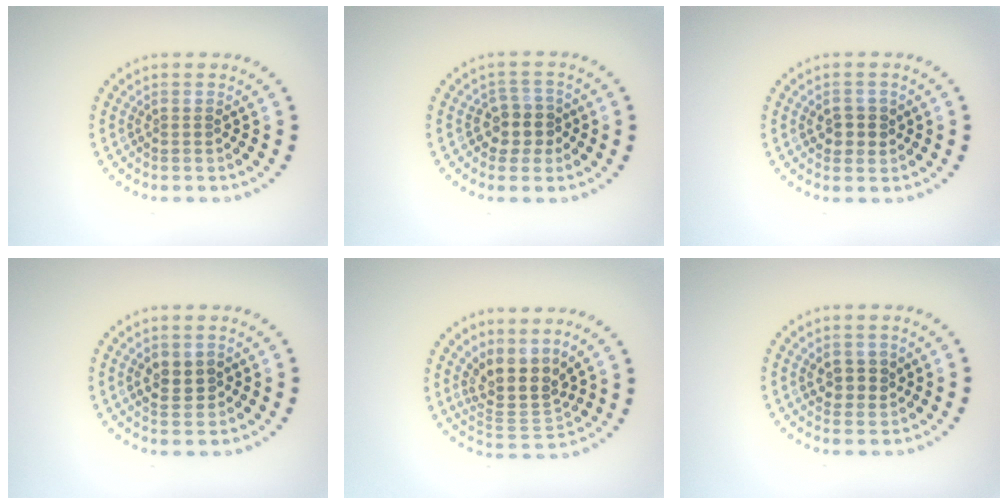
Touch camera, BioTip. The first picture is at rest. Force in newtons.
{"total": 2.6, "press": 2.3, "slide": 1.3}
{"total": 2.2, "press": 2.1, "slide": 0.5}
{"total": 2.4, "press": 2.4, "slide": 0.2}
{"total": 4.2, "press": 3.4, "slide": 2.5}
{"total": 2.2, "press": 2.1, "slide": 0.7}